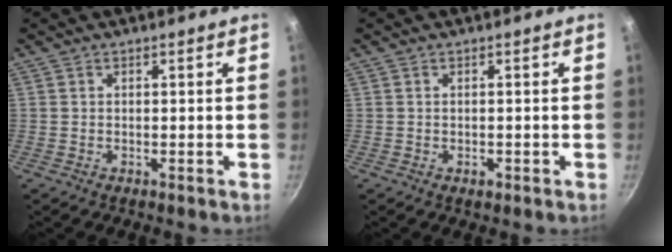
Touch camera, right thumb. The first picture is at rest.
{"total": 1.3, "force": [-0.5, 0.7, 1.0], "torque": [-0.014, 0.001, -0.008]}